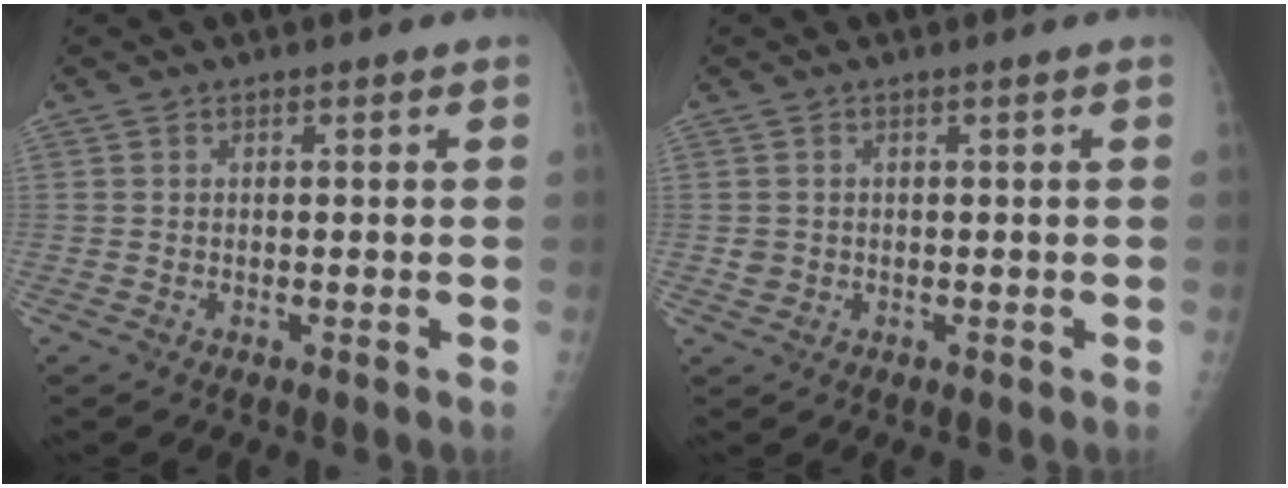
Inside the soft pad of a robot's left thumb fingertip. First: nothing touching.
{"total": 1.2, "force": [0.1, 1.0, 0.7], "torque": [-0.013, 0.005, 0.008]}